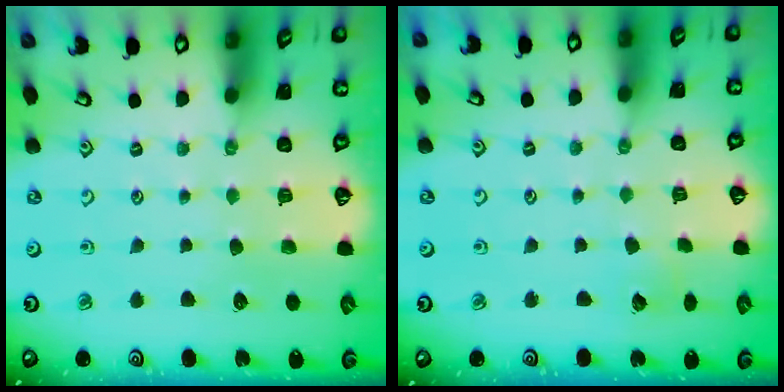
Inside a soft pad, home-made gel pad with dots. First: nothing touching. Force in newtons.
{"total": 2.8, "press": 2.8, "slide": 0.2}